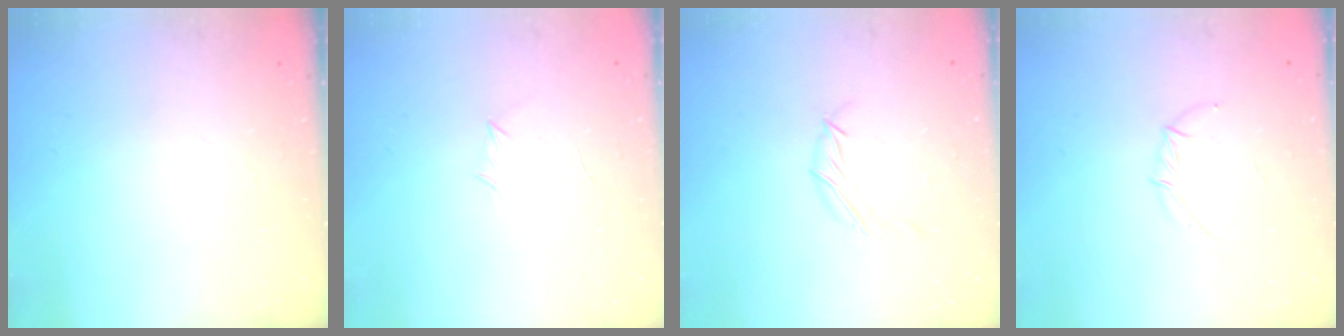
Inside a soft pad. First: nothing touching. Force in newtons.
{"total": 3.2, "press": 3.1, "slide": 0.8}
{"total": 4.5, "press": 4.4, "slide": 0.9}
{"total": 4.1, "press": 3.9, "slide": 1.0}